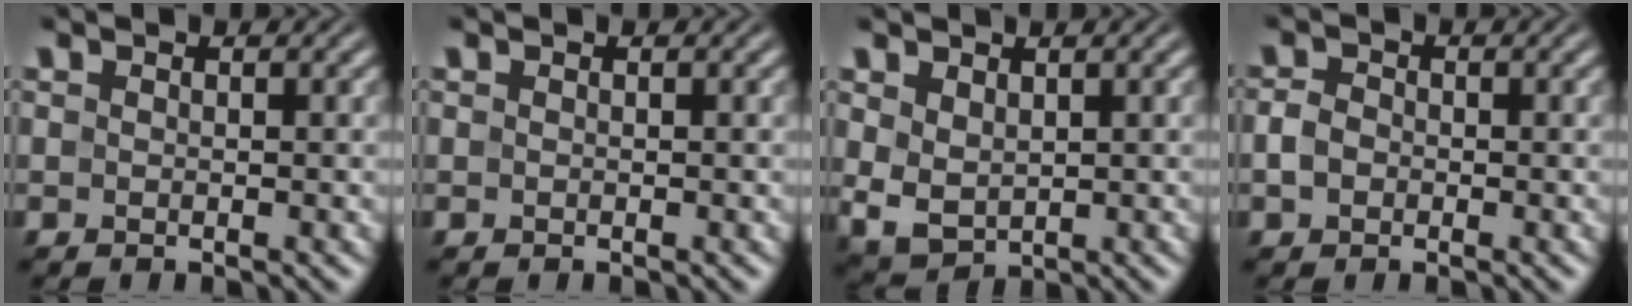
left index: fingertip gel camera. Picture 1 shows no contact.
{"total": 0.0}
{"total": 2.8, "force": [1.1, 1.9, 1.8], "torque": [-0.045, -0.006, 0.028]}
{"total": 1.7, "force": [-0.4, 1.4, 1.0], "torque": [-0.020, 0.001, -0.014]}